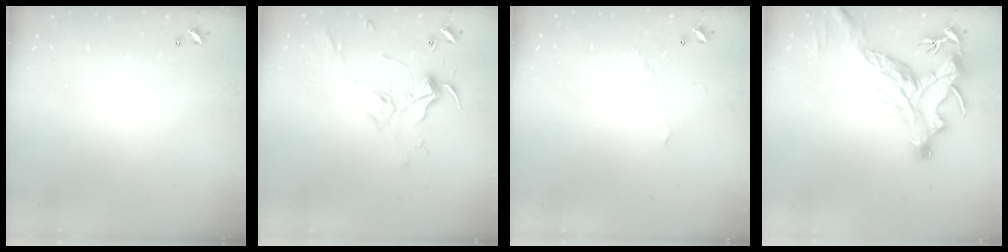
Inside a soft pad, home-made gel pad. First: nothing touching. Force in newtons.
{"total": 2.3, "press": 2.2, "slide": 0.7}
{"total": 1.1, "press": 0.8, "slide": 0.7}
{"total": 4.7, "press": 4.5, "slide": 1.2}